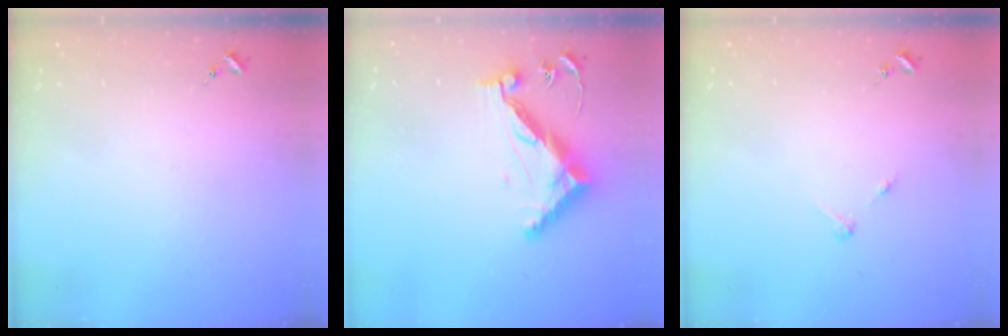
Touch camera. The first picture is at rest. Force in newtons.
{"total": 12.7, "press": 12.7, "slide": 0.5}
{"total": 2.7, "press": 2.7, "slide": 0.3}